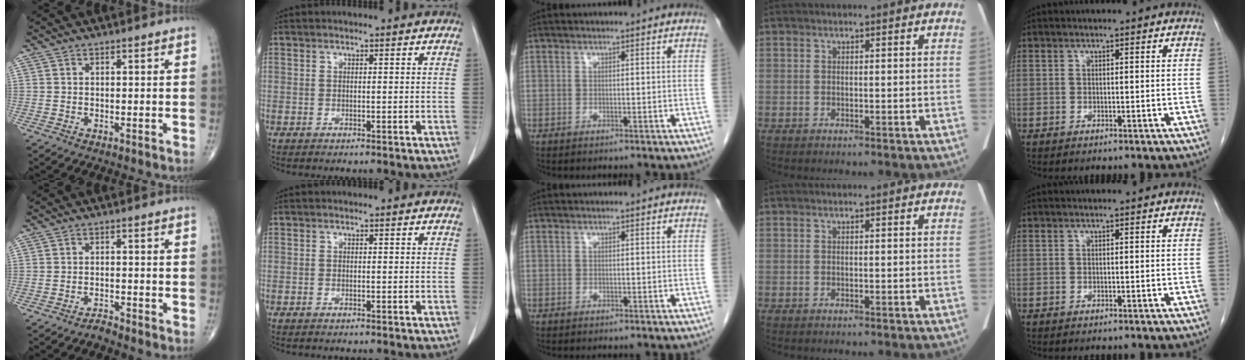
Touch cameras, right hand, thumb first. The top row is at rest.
{"thumb": {"total": 1.7, "force": [-1.6, 0.2, 0.3], "torque": [-0.009, 0.006, -0.030]}, "index": {"total": 0.7, "force": [-0.3, 0.4, 0.4], "torque": [-0.009, 0.000, -0.004]}}